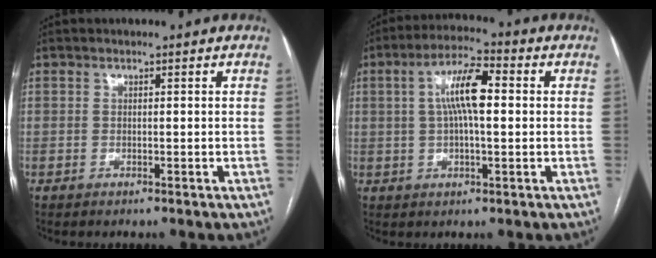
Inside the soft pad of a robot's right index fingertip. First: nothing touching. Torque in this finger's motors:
{"motor_torque": [1.24, 0.13, 0.56, 0.17]}